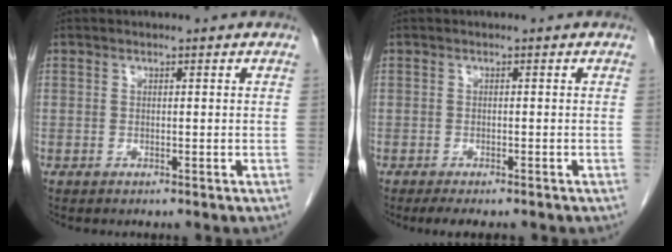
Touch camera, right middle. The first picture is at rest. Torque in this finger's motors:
{"motor_torque": [0.23, -0.06, 0.01, 0.01]}